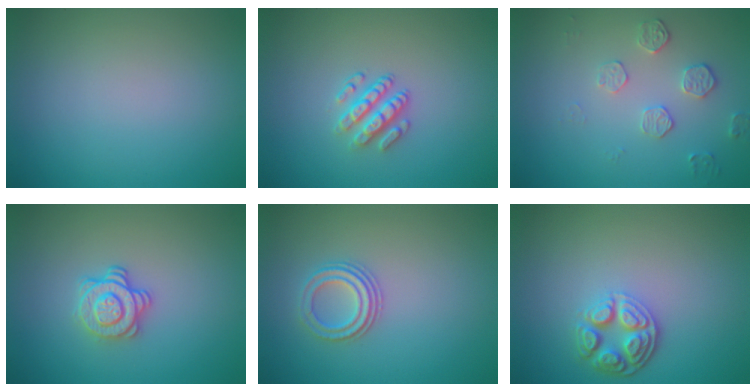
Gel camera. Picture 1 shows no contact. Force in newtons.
{"total": 2.3, "press": 1.9, "slide": 1.4}
{"total": 1.9, "press": 1.3, "slide": 1.3}
{"total": 3.0, "press": 2.6, "slide": 1.4}
{"total": 2.6, "press": 2.3, "slide": 1.2}
{"total": 3.9, "press": 3.1, "slide": 2.4}